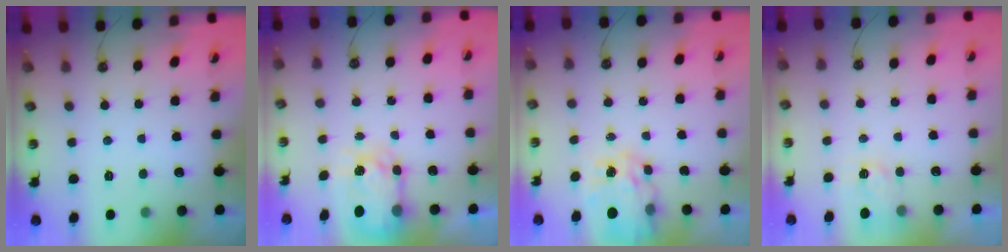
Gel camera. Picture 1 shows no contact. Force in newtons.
{"total": 6.2, "press": 6.2, "slide": 0.1}
{"total": 11.1, "press": 11.0, "slide": 1.0}
{"total": 3.3, "press": 3.3, "slide": 0.5}